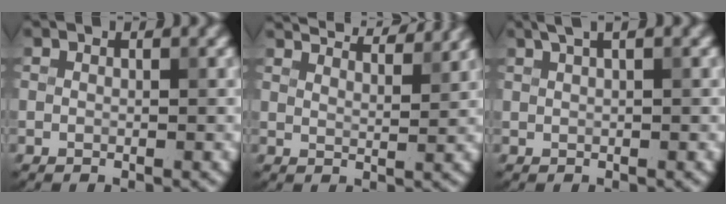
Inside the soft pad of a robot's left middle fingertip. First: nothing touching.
{"total": 6.2, "force": [5.8, 0.8, 2.2], "torque": [-0.033, 0.014, 0.070]}
{"total": 2.0, "force": [1.5, 0.1, 1.3], "torque": [-0.027, 0.011, 0.034]}